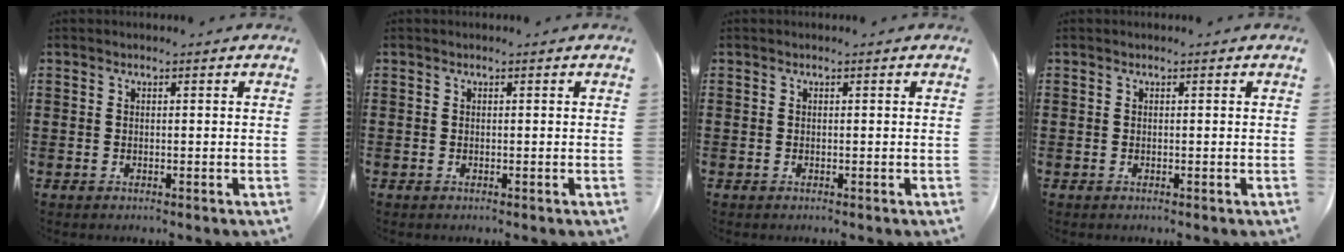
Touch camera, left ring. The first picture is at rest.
{"total": 0.0}
{"total": 0.0}
{"total": 0.0}